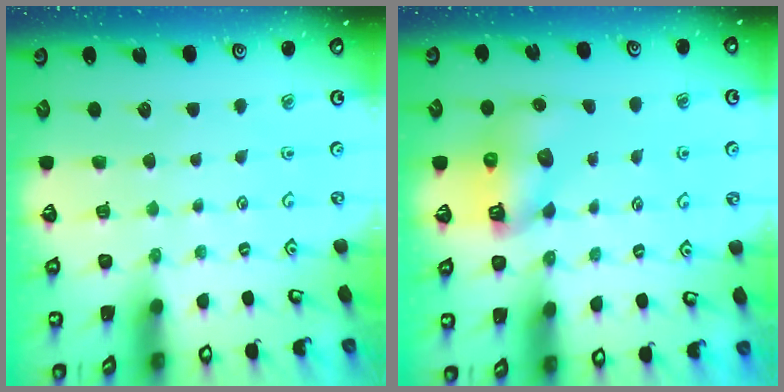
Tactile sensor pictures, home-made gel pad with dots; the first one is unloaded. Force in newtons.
{"total": 8.2, "press": 8.1, "slide": 1.3}